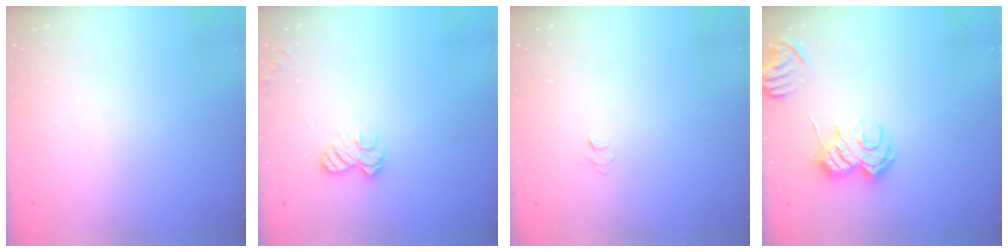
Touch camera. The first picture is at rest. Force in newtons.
{"total": 6.6, "press": 6.5, "slide": 0.7}
{"total": 4.0, "press": 4.0, "slide": 0.3}
{"total": 8.8, "press": 8.7, "slide": 1.0}